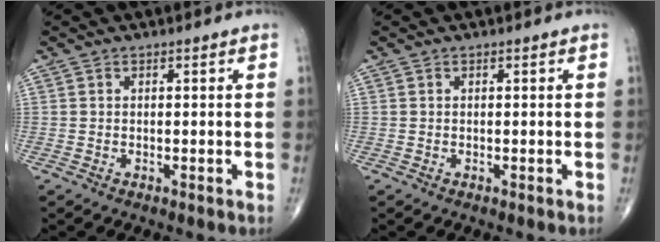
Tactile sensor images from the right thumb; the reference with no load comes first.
{"total": 0.0}